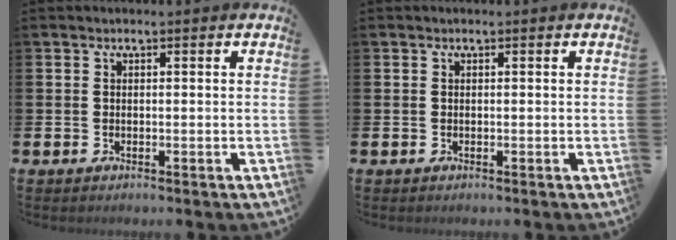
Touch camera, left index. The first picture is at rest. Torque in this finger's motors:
{"motor_torque": [-0.01, 0.02, -0.01, 0.00]}